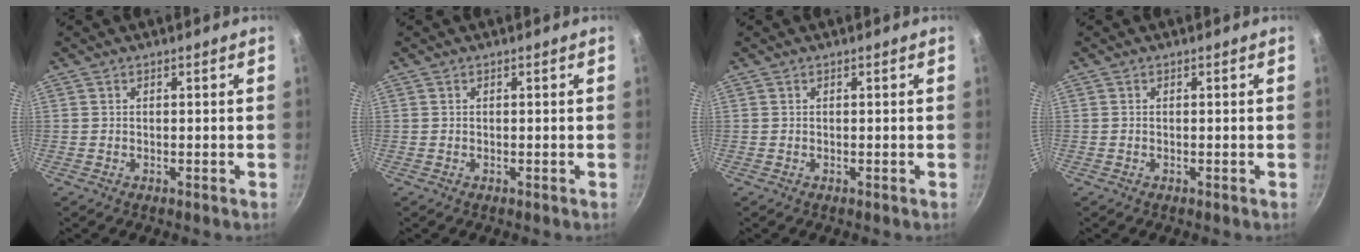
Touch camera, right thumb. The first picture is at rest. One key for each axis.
{"total": 0.0}
{"total": 0.0}
{"total": 0.0}